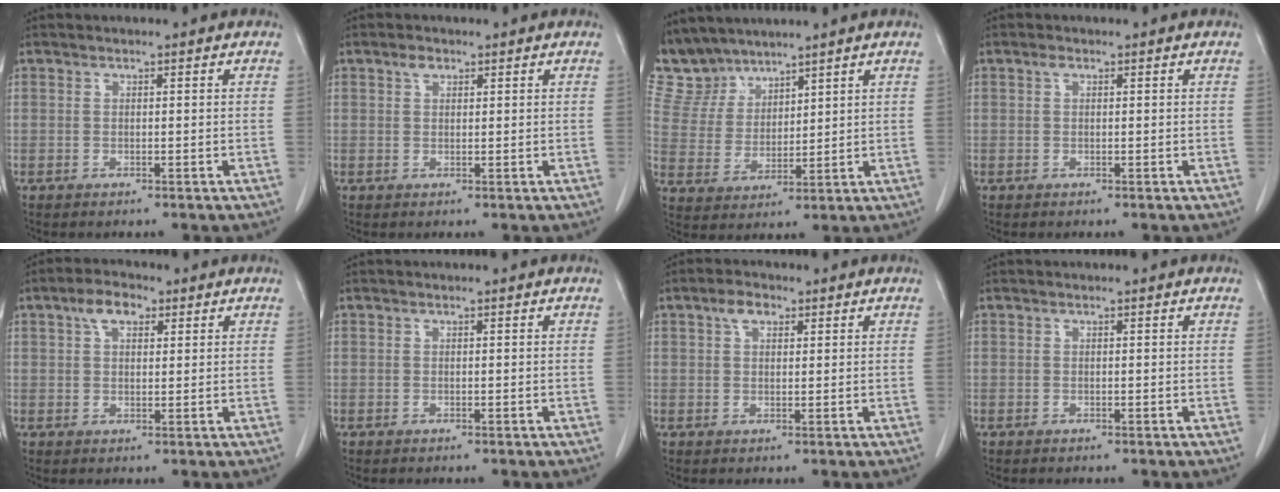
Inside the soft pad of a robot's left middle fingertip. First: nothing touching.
{"total": 1.5, "force": [0.9, 0.9, 0.8], "torque": [-0.014, 0.005, 0.016]}
{"total": 7.3, "force": [6.9, 2.5, 0.2], "torque": [-0.017, 0.009, 0.155]}
{"total": 0.7, "force": [0.3, 0.4, 0.5], "torque": [-0.008, 0.005, 0.005]}
{"total": 4.4, "force": [2.3, 2.3, 3.0], "torque": [-0.059, 0.017, 0.041]}
{"total": 0.0}
{"total": 3.0, "force": [1.6, 1.7, 1.9], "torque": [-0.038, 0.010, 0.030]}
{"total": 0.0}